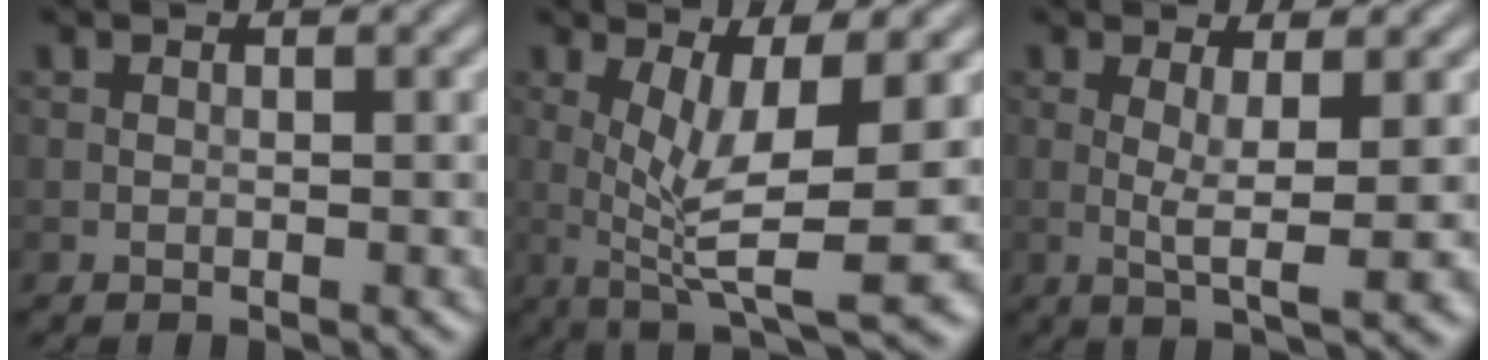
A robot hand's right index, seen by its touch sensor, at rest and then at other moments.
{"total": 7.5, "force": [0.2, 1.9, 7.2], "torque": [-0.126, -0.012, 0.011]}
{"total": 4.0, "force": [0.3, 0.6, 3.9], "torque": [-0.072, -0.009, 0.007]}